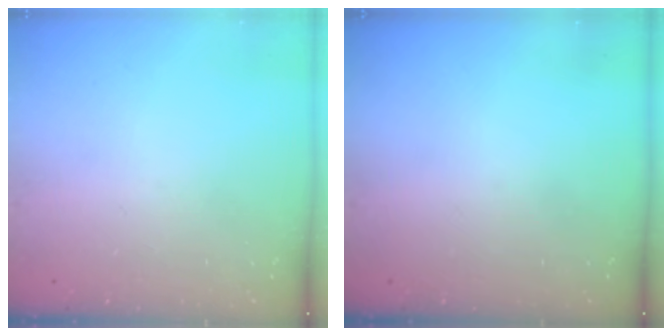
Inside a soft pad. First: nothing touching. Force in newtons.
{"total": 0.0}